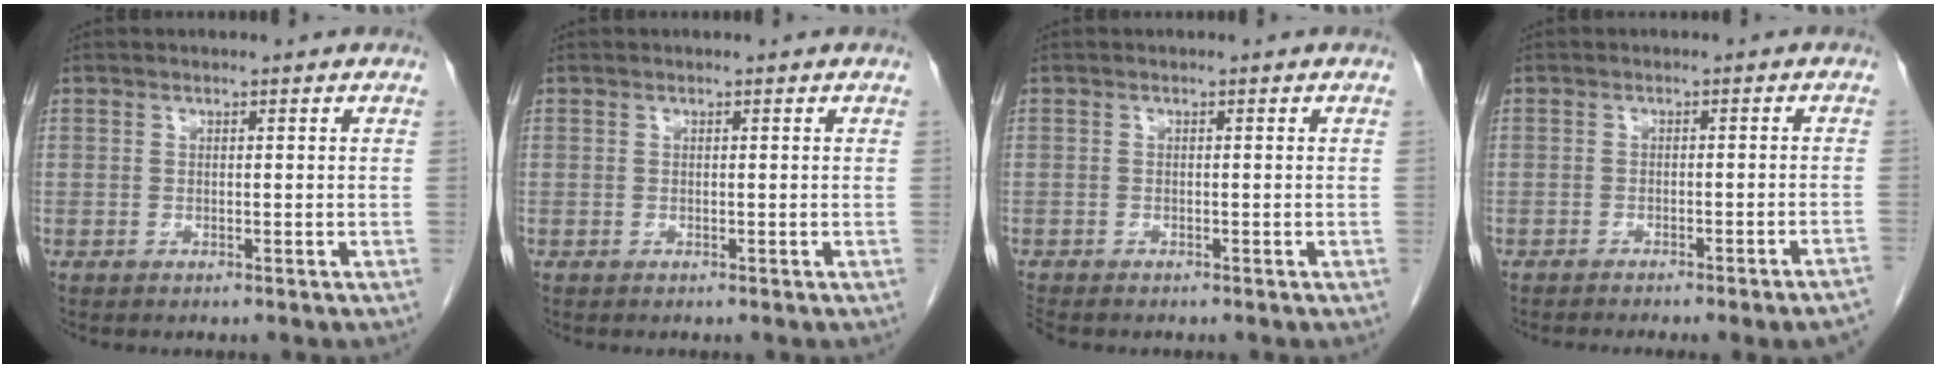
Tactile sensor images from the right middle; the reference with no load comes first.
{"total": 0.0}
{"total": 1.9, "force": [-1.7, 0.5, 0.7], "torque": [-0.016, -0.006, -0.025]}
{"total": 9.5, "force": [-8.4, -0.4, 4.4], "torque": [-0.030, -0.011, -0.097]}